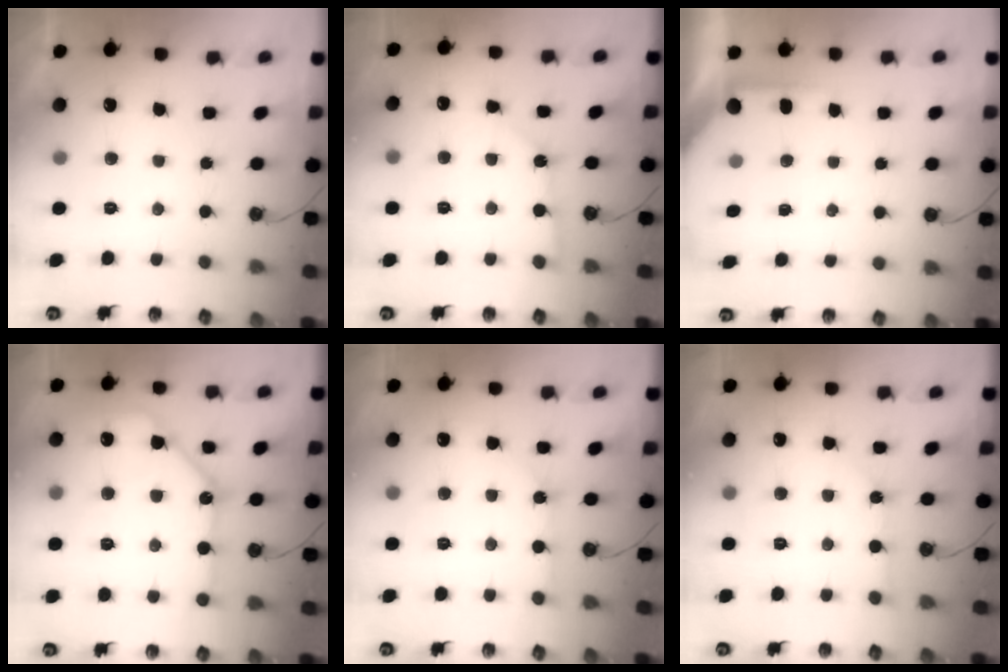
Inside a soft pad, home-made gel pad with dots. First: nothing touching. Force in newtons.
{"total": 2.6, "press": 2.6, "slide": 0.2}
{"total": 2.2, "press": 2.2, "slide": 0.3}
{"total": 12.8, "press": 12.7, "slide": 1.3}
{"total": 2.6, "press": 2.6, "slide": 0.4}
{"total": 1.3, "press": 1.2, "slide": 0.2}